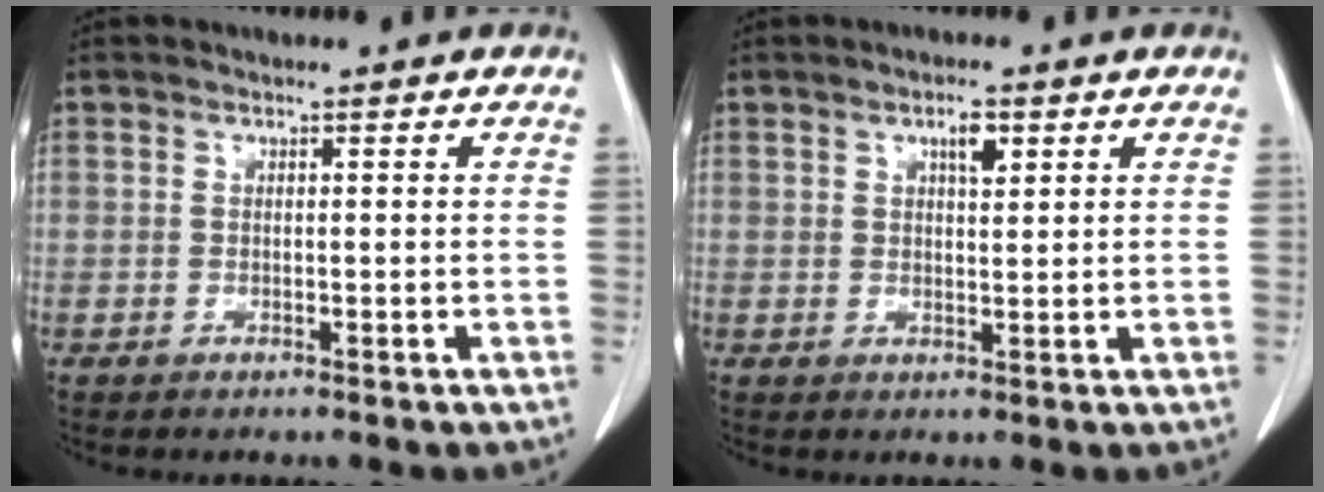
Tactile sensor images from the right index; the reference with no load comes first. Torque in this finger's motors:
{"motor_torque": [0.23, 0.22, 0.00, 0.04]}